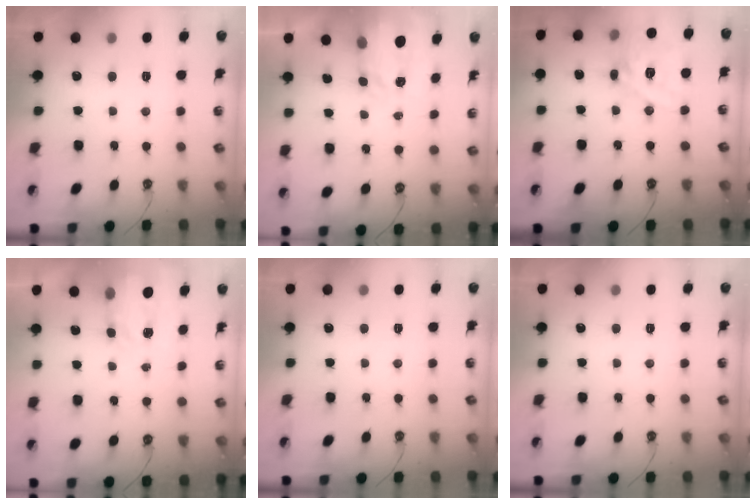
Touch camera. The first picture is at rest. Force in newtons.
{"total": 3.6, "press": 3.6, "slide": 0.4}
{"total": 16.1, "press": 16.0, "slide": 2.4}
{"total": 3.9, "press": 3.9, "slide": 0.6}
{"total": 0.0}
{"total": 0.0}